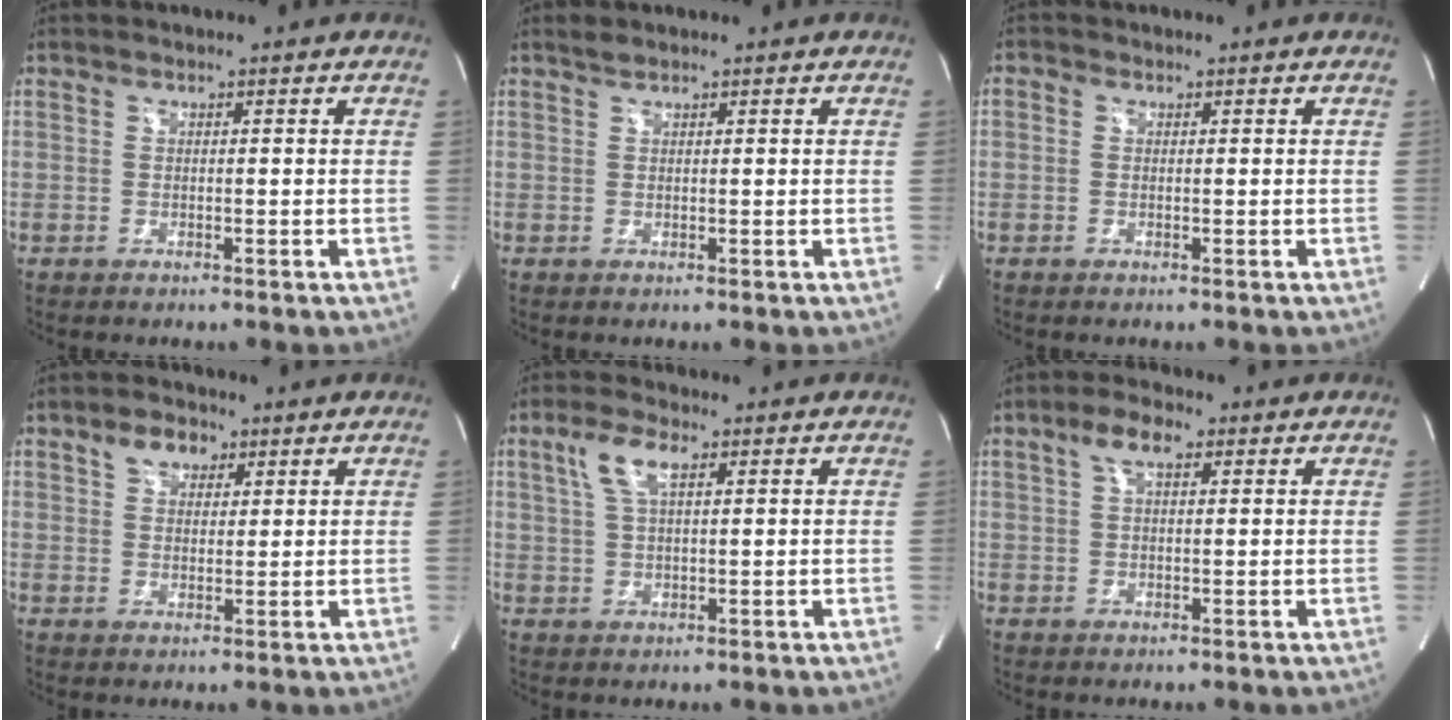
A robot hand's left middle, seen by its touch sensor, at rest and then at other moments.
{"total": 0.9, "force": [0.8, 0.1, 0.3], "torque": [-0.012, 0.008, 0.020]}
{"total": 0.0}
{"total": 4.4, "force": [2.5, 2.8, 2.2], "torque": [-0.040, 0.013, 0.047]}
{"total": 5.1, "force": [2.3, 1.5, 4.3], "torque": [-0.097, 0.014, 0.049]}
{"total": 4.6, "force": [2.3, 1.7, 3.6], "torque": [-0.076, 0.020, 0.042]}